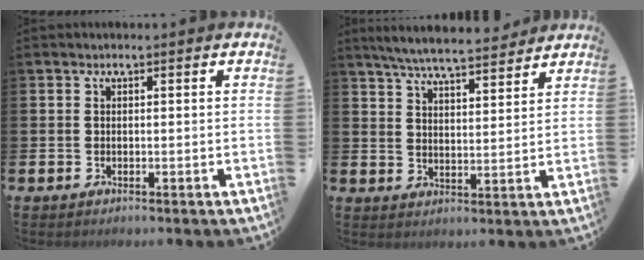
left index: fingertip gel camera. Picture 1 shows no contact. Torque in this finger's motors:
{"motor_torque": [1.23, -0.90, 0.60, 0.17]}